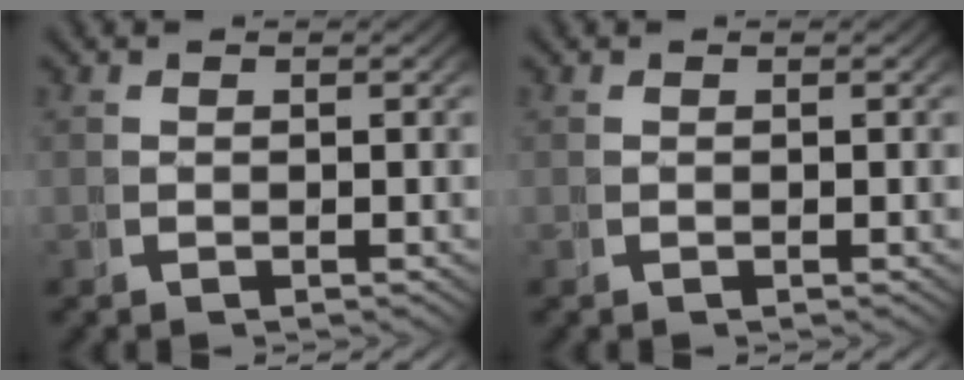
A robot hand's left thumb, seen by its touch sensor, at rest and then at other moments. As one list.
[{"total": 0.0}]